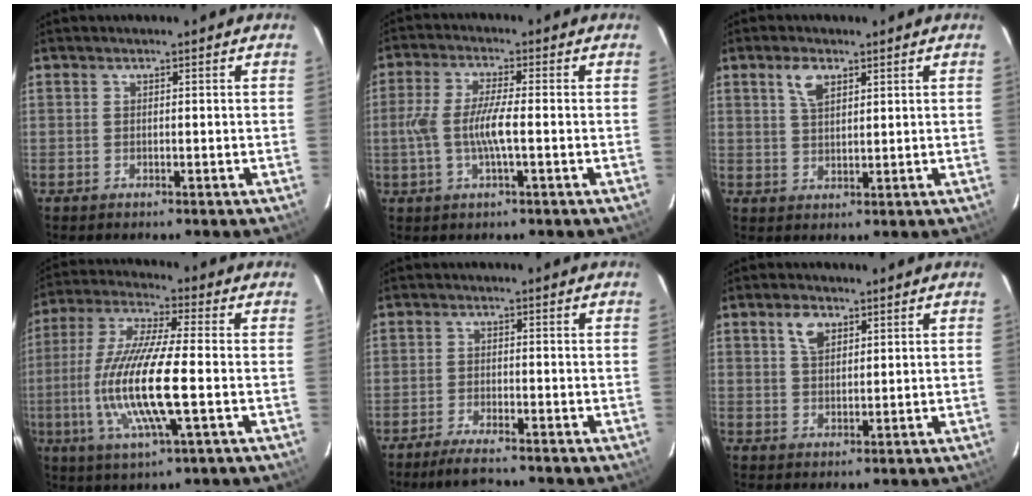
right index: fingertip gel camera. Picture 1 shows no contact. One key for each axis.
{"total": 7.7, "fx": -1.3, "fy": 1.2, "fz": 7.5, "tx": -0.151, "ty": 0.000, "tz": -0.026}
{"total": 4.2, "fx": 2.3, "fy": 2.1, "fz": 2.8, "tx": -0.053, "ty": 0.007, "tz": 0.044}
{"total": 16.2, "fx": -3.0, "fy": 2.5, "fz": 15.7, "tx": -0.317, "ty": -0.014, "tz": -0.057}
{"total": 4.9, "fx": -4.2, "fy": 0.6, "fz": 2.4, "tx": -0.065, "ty": -0.010, "tz": -0.079}
{"total": 4.3, "fx": 2.3, "fy": 2.5, "fz": 2.6, "tx": -0.045, "ty": 0.010, "tz": 0.044}